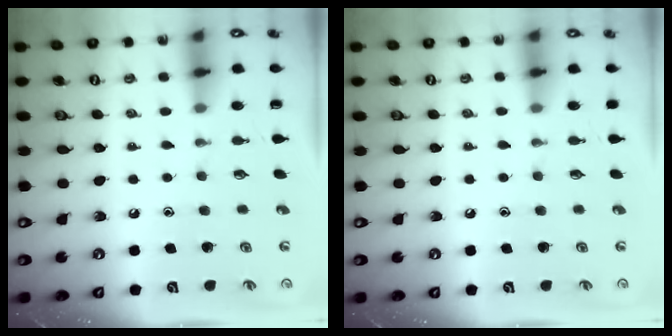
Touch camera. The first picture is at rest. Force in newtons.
{"total": 2.8, "press": 2.8, "slide": 0.4}